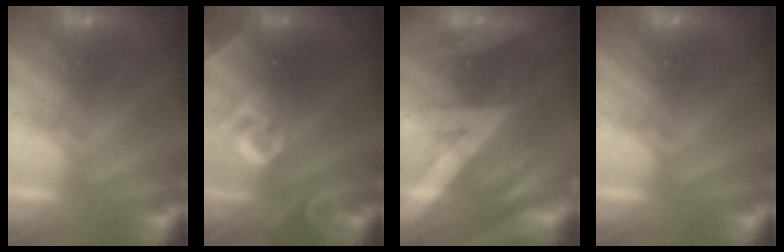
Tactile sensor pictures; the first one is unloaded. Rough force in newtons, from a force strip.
{"total": 2.6}
{"total": 2.9}
{"total": 0.0}